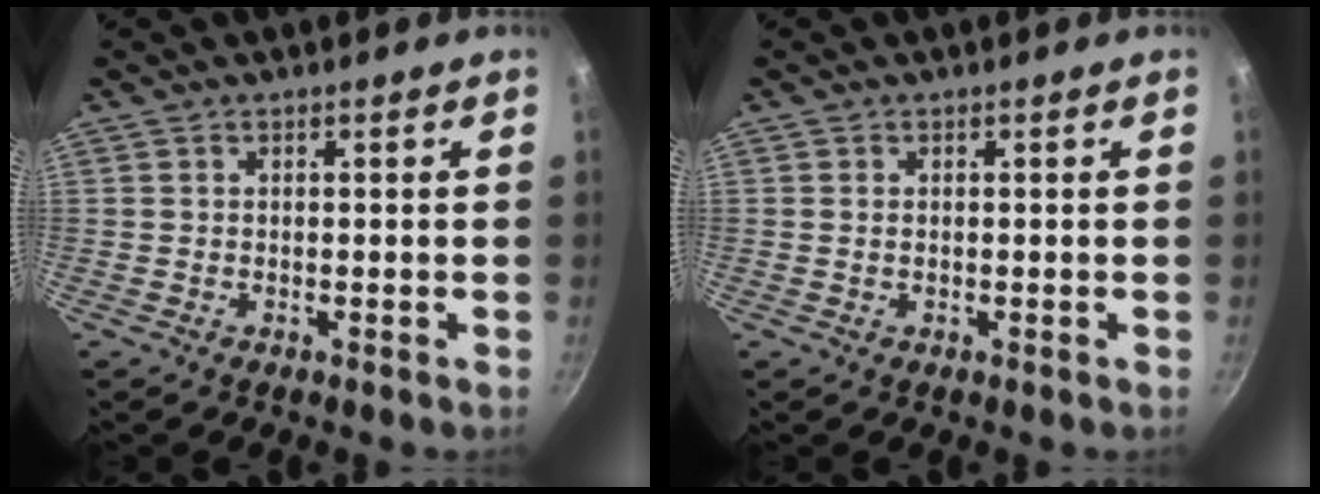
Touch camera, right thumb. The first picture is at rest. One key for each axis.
{"total": 0.6, "fx": 0.1, "fy": 0.4, "fz": 0.5, "tx": -0.009, "ty": 0.001, "tz": 0.001}